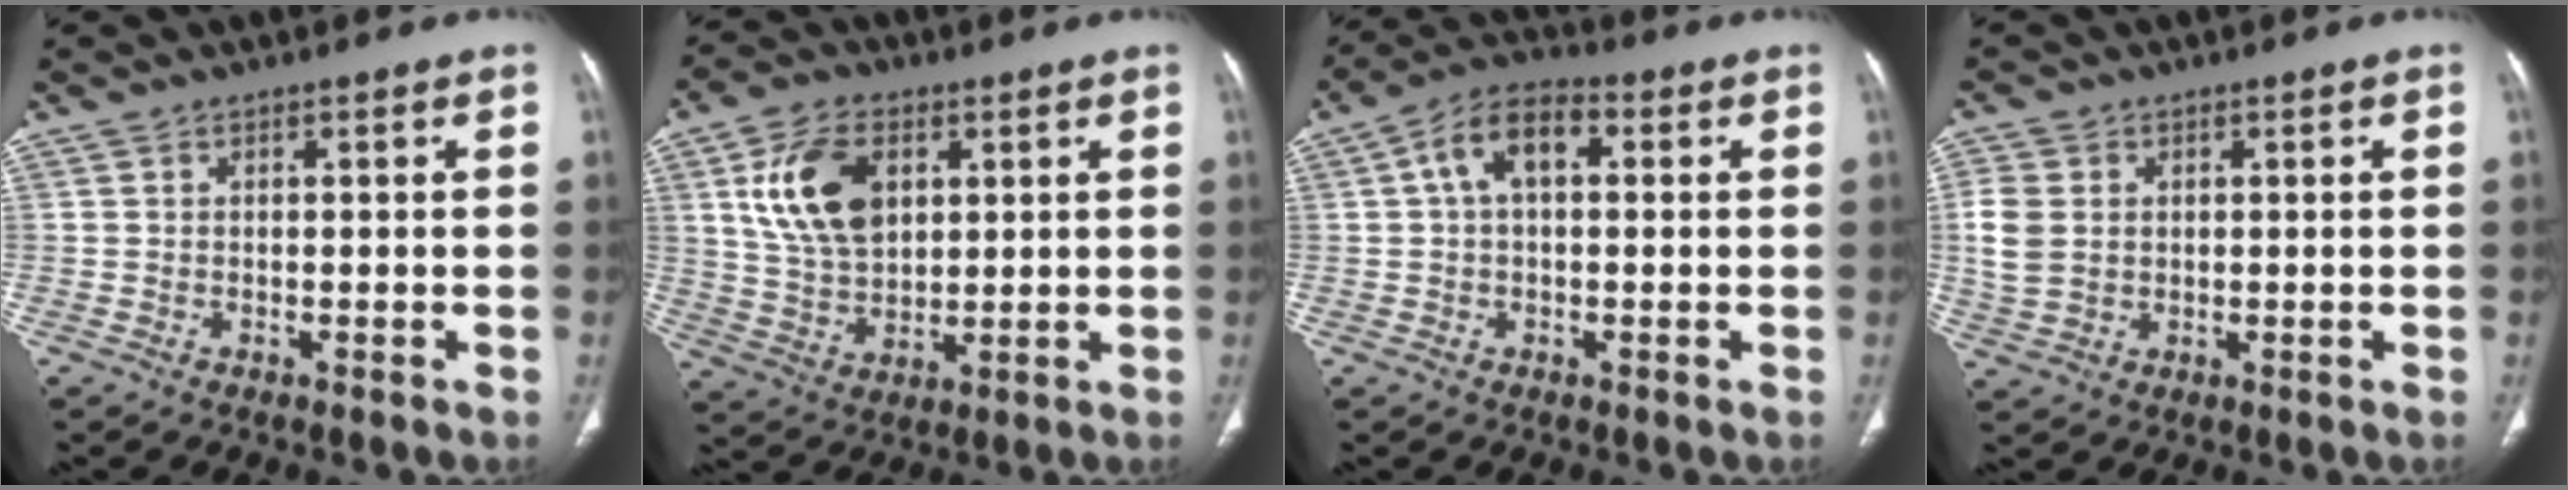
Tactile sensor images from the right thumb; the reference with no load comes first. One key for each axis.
{"total": 13.0, "fx": 4.1, "fy": 8.3, "fz": 9.1, "tx": -0.150, "ty": -0.010, "tz": 0.083}
{"total": 10.9, "fx": 2.6, "fy": 6.0, "fz": 8.7, "tx": -0.145, "ty": 0.031, "tz": 0.035}
{"total": 6.4, "fx": 0.9, "fy": 5.0, "fz": 3.8, "tx": -0.081, "ty": 0.001, "tz": 0.022}